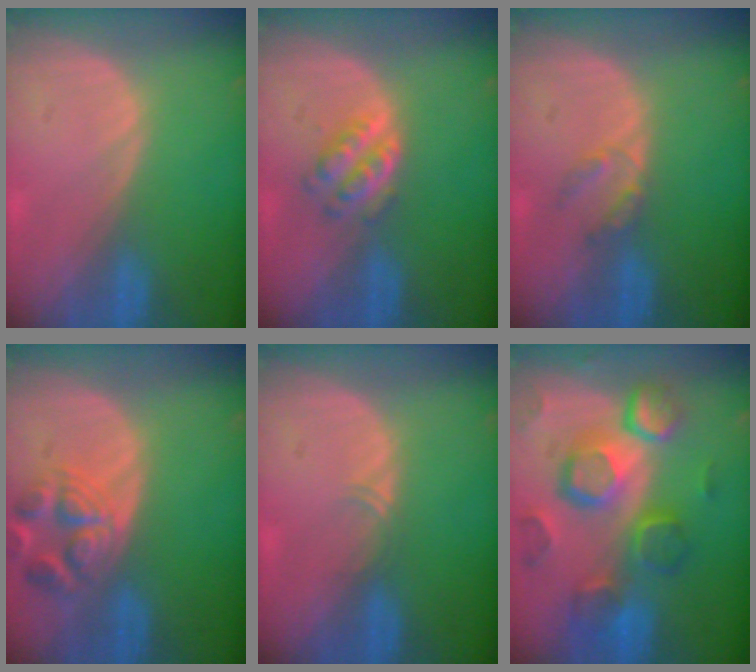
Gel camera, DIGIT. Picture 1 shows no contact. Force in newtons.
{"total": 4.1, "press": 4.0, "slide": 0.9}
{"total": 2.5, "press": 2.5, "slide": 0.3}
{"total": 6.9, "press": 6.3, "slide": 2.8}
{"total": 1.1, "press": 1.0, "slide": 0.6}
{"total": 12.3, "press": 10.6, "slide": 6.2}